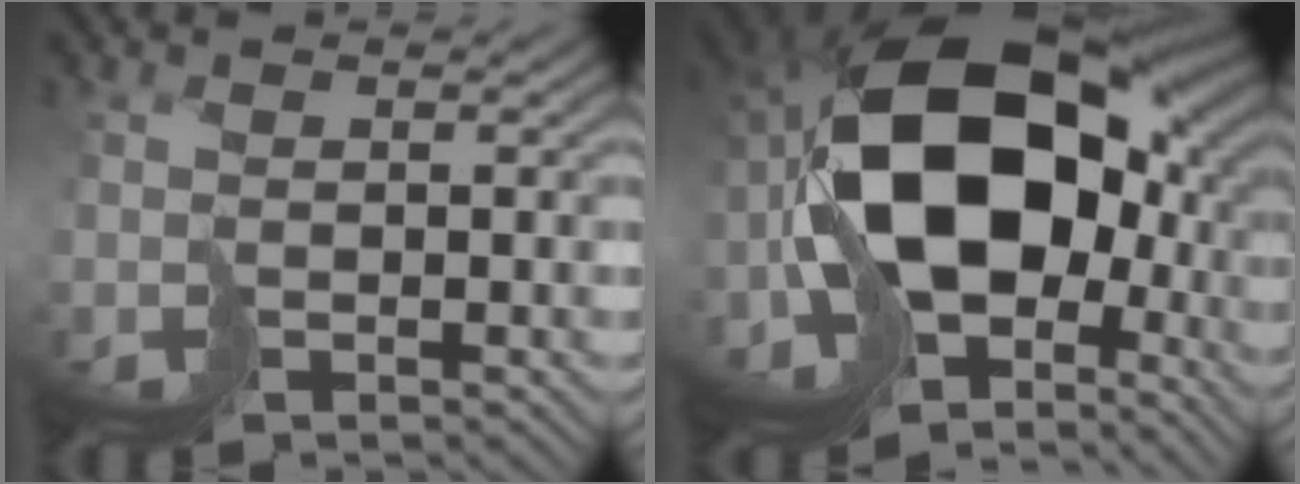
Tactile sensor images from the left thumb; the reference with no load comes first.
{"total": 21.2, "force": [-3.4, 13.6, 15.9], "torque": [-0.350, -0.014, -0.054]}